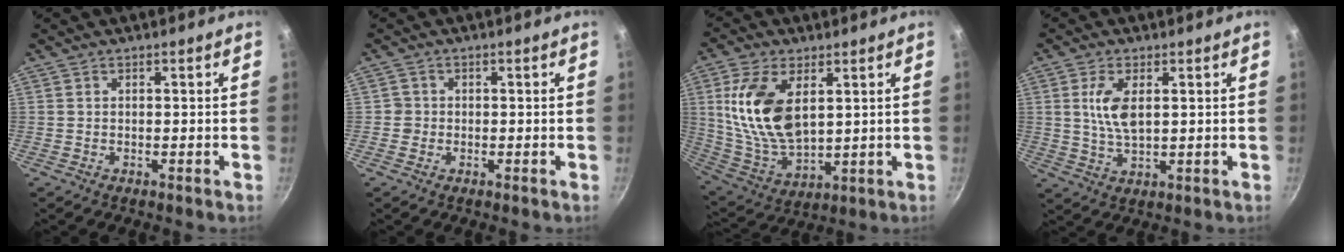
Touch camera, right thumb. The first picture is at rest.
{"total": 1.6, "force": [-0.3, 1.6, 0.0], "torque": [0.012, 0.008, -0.008]}
{"total": 16.3, "force": [4.3, 8.7, 13.1], "torque": [-0.255, -0.017, 0.095]}
{"total": 6.7, "force": [1.6, 3.1, 5.8], "torque": [-0.118, -0.008, 0.035]}